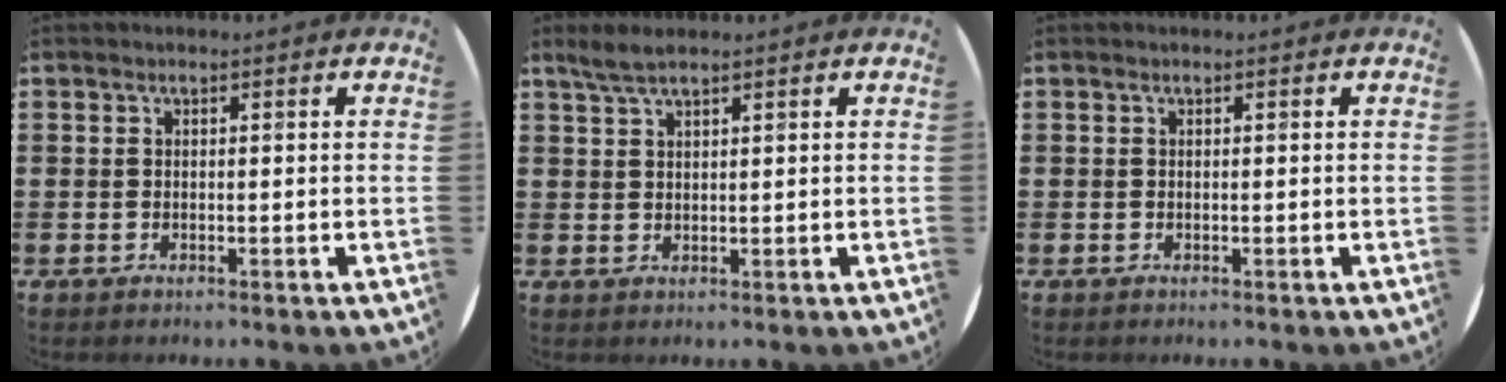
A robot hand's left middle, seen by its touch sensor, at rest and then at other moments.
{"total": 2.6, "force": [2.1, 0.4, 1.5], "torque": [-0.032, 0.004, 0.037]}
{"total": 0.0}